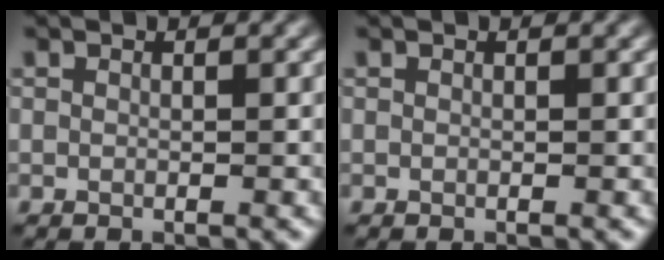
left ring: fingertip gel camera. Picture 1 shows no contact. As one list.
[{"total": 0.0}]